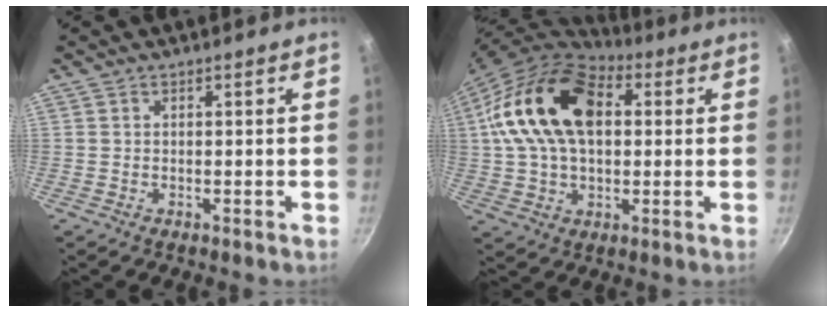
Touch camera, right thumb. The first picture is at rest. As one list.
[{"total": 20.9, "force": [4.0, 13.3, 15.6], "torque": [-0.272, 0.021, 0.057]}]